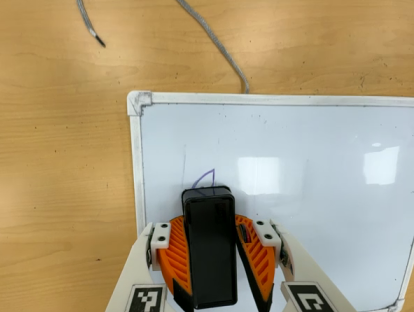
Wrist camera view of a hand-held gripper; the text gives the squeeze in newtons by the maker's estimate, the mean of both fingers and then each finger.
{"total": 15.4, "left": 16.1, "right": 14.6}